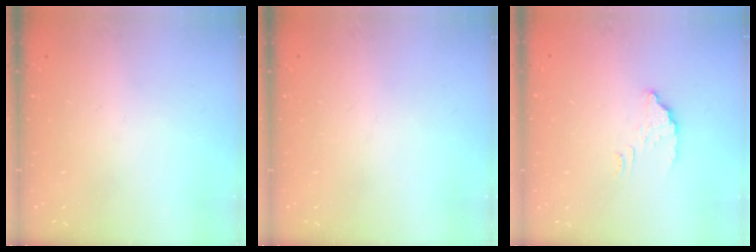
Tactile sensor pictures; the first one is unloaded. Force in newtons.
{"total": 0.0}
{"total": 3.4, "press": 3.4, "slide": 0.1}